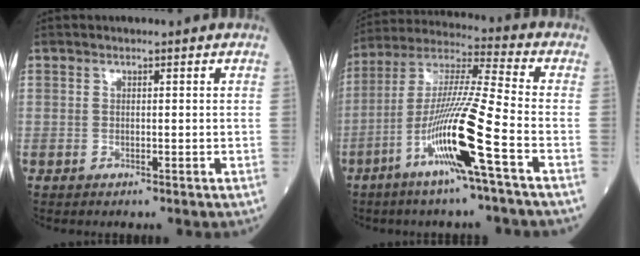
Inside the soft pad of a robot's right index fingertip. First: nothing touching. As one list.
[{"total": 14.7, "force": [-6.0, -1.1, 13.4], "torque": [-0.266, -0.006, -0.118]}]